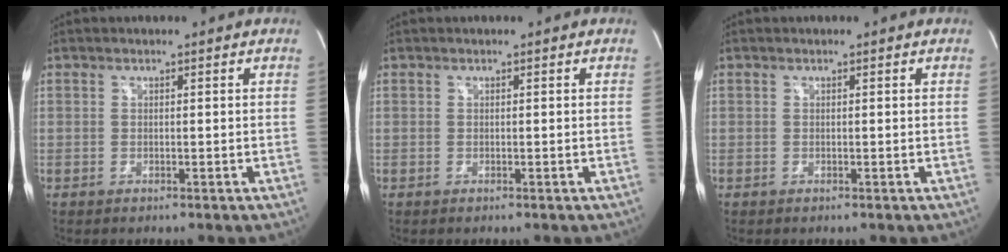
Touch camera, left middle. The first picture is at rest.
{"total": 0.0}
{"total": 0.0}